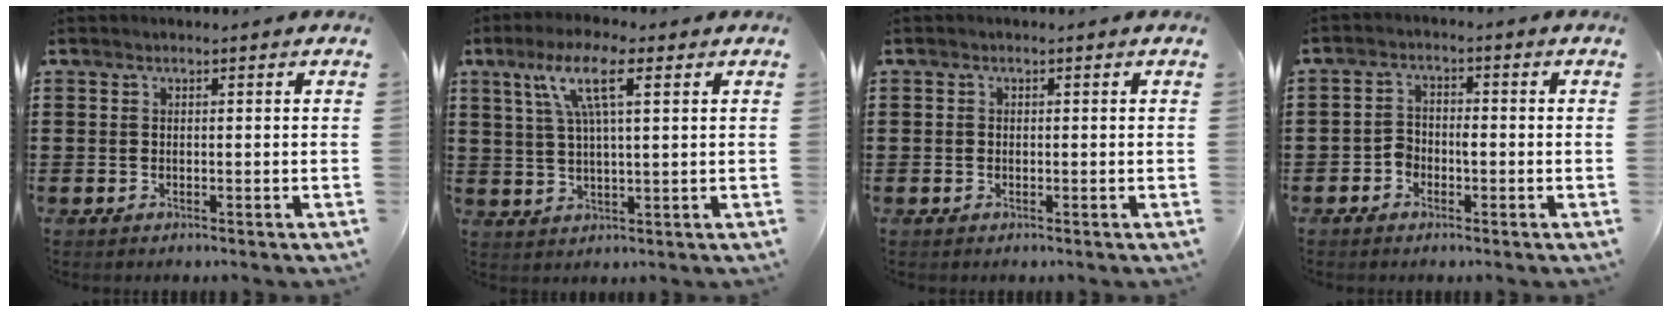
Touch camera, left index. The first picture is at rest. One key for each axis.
{"total": 8.2, "fx": 3.6, "fy": 2.1, "fz": 7.0, "tx": -0.146, "ty": 0.010, "tz": 0.061}
{"total": 0.6, "fx": -0.2, "fy": 0.5, "fz": 0.3, "tx": -0.008, "ty": 0.001, "tz": -0.005}
{"total": 2.3, "fx": -1.3, "fy": 1.6, "fz": 1.0, "tx": -0.025, "ty": 0.007, "tz": -0.031}